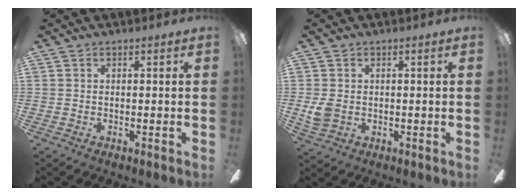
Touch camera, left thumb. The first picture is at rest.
{"total": 4.0, "force": [0.3, 3.2, 2.3], "torque": [-0.041, 0.002, 0.008]}